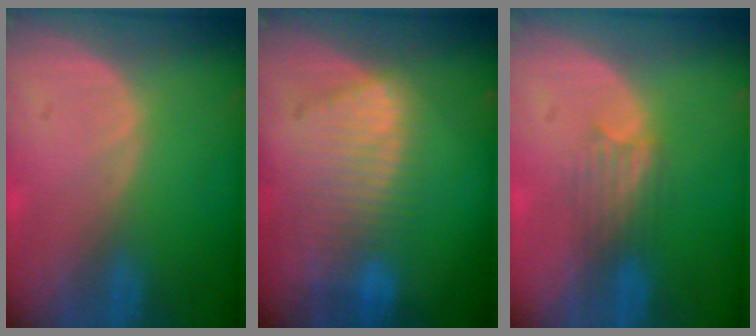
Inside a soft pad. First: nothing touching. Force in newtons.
{"total": 8.4, "press": 7.7, "slide": 3.5}
{"total": 3.3, "press": 3.0, "slide": 1.3}